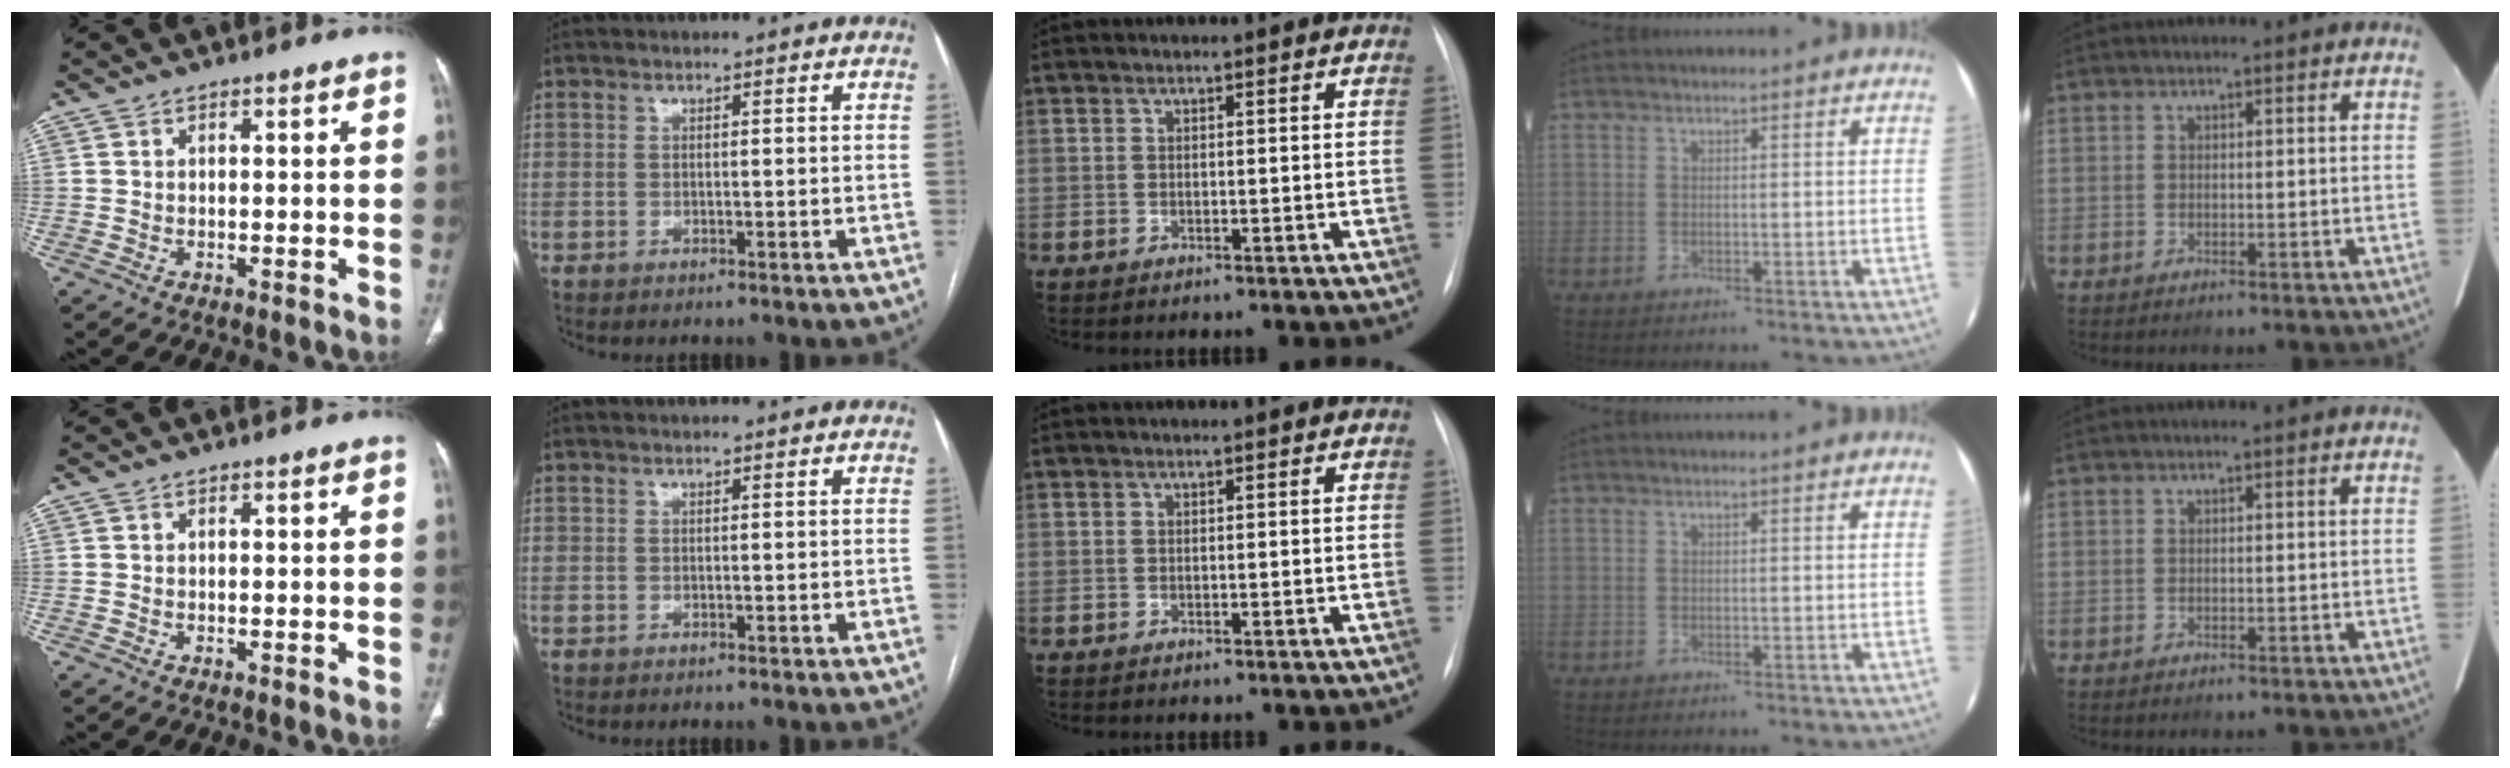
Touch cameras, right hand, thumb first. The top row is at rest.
{}